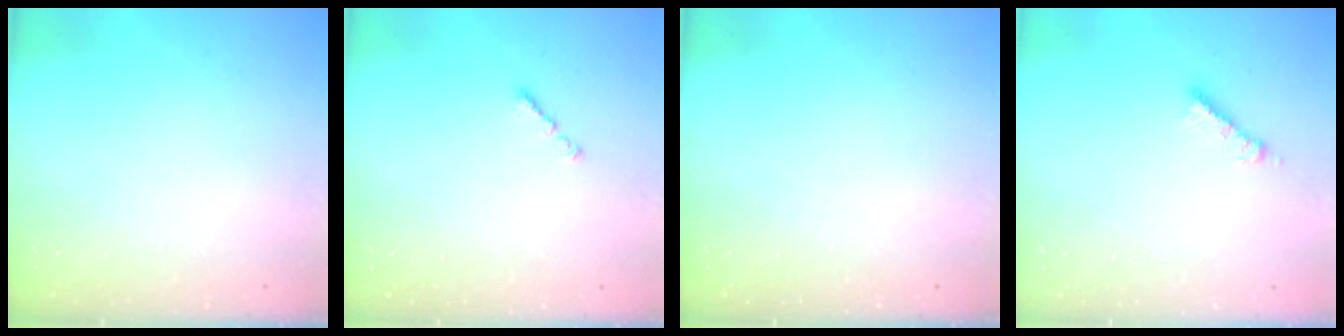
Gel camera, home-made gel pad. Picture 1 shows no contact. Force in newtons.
{"total": 1.0, "press": 0.9, "slide": 0.5}
{"total": 0.0}
{"total": 4.0, "press": 4.0, "slide": 0.2}